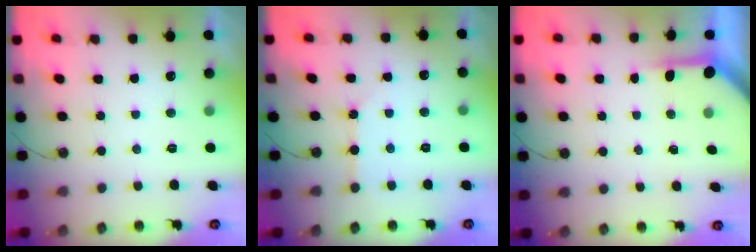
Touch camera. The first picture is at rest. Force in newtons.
{"total": 2.4, "press": 2.4, "slide": 0.2}
{"total": 3.9, "press": 3.8, "slide": 0.4}